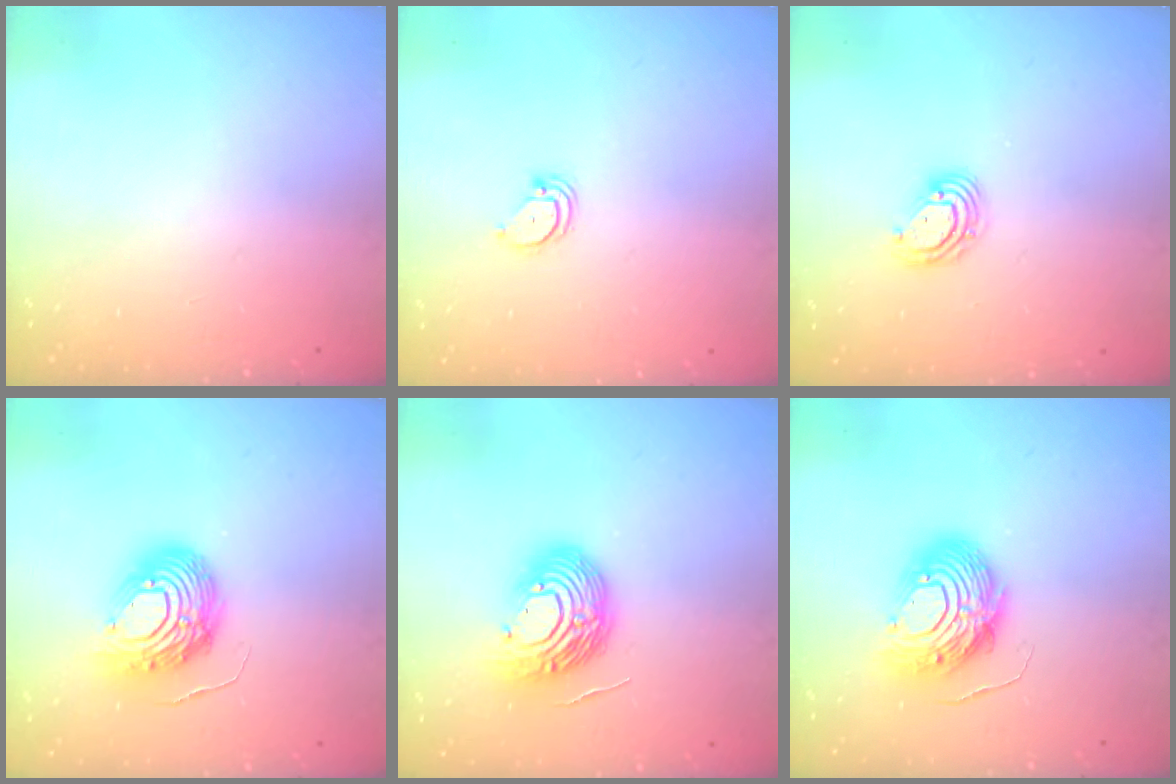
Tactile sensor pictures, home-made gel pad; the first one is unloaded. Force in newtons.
{"total": 3.0, "press": 3.0, "slide": 0.2}
{"total": 5.7, "press": 5.6, "slide": 0.8}
{"total": 13.4, "press": 13.4, "slide": 1.3}
{"total": 13.7, "press": 13.6, "slide": 1.8}
{"total": 12.0, "press": 11.9, "slide": 1.3}